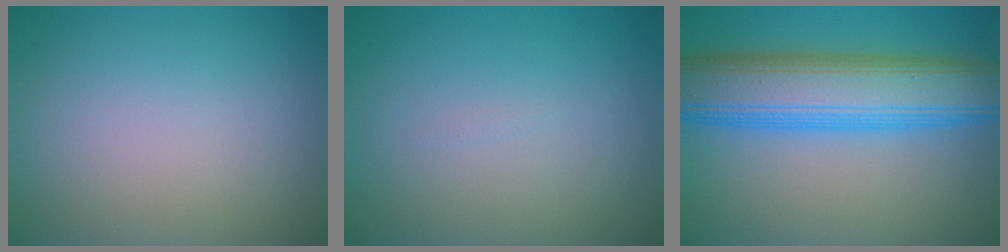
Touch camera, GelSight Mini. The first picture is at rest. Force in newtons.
{"total": 0.0}
{"total": 10.0, "press": 10.0, "slide": 0.1}